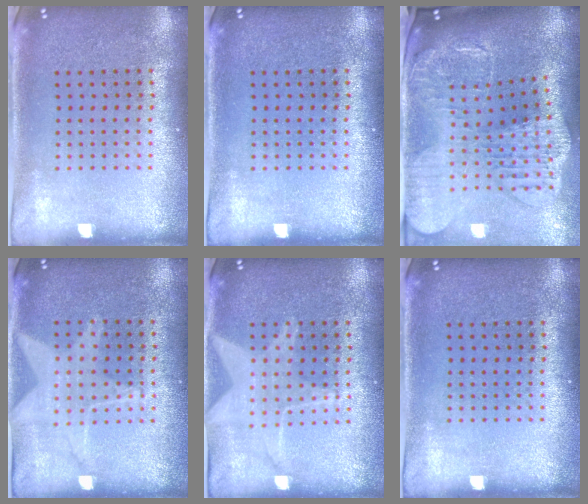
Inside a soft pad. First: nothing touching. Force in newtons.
{"total": 0.0}
{"total": 3.4, "press": 2.7, "slide": 2.0}
{"total": 1.1, "press": 1.1, "slide": 0.3}
{"total": 1.5, "press": 1.4, "slide": 0.3}
{"total": 0.0}